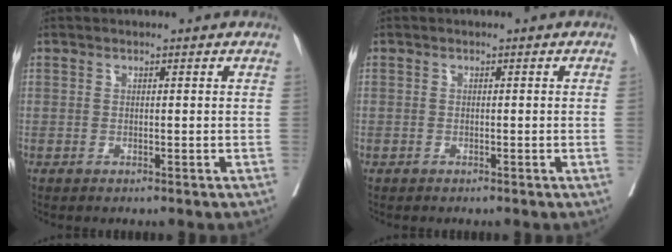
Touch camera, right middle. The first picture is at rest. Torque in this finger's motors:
{"motor_torque": [0.35, -0.36, -0.75, -0.21]}